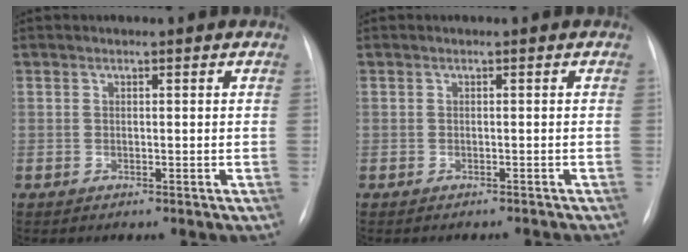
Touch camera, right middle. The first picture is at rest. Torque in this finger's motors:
{"motor_torque": [-0.04, -0.07, -0.02, 0.00]}